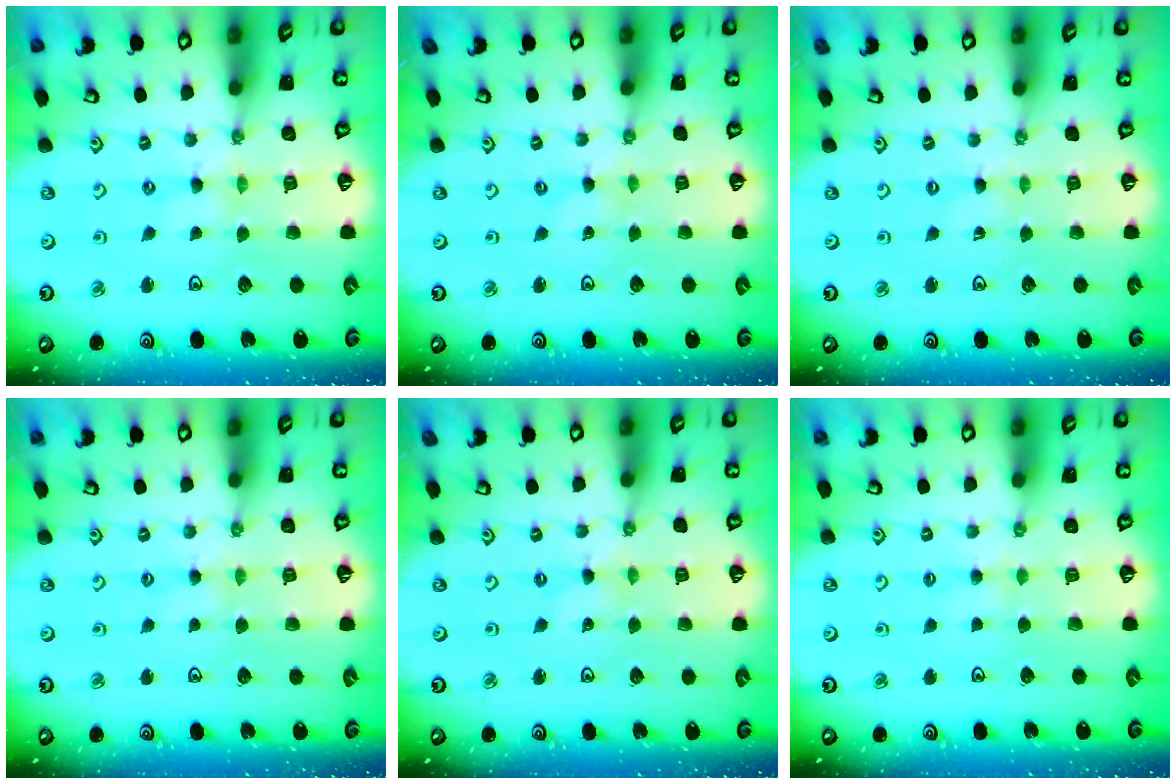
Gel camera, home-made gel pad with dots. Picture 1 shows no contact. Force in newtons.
{"total": 0.0}
{"total": 0.0}
{"total": 2.9, "press": 2.9, "slide": 0.3}
{"total": 0.0}
{"total": 2.9, "press": 2.9, "slide": 0.4}